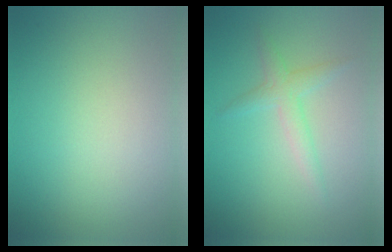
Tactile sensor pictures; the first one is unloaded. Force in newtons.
{"total": 1.9, "press": 1.9, "slide": 0.1}